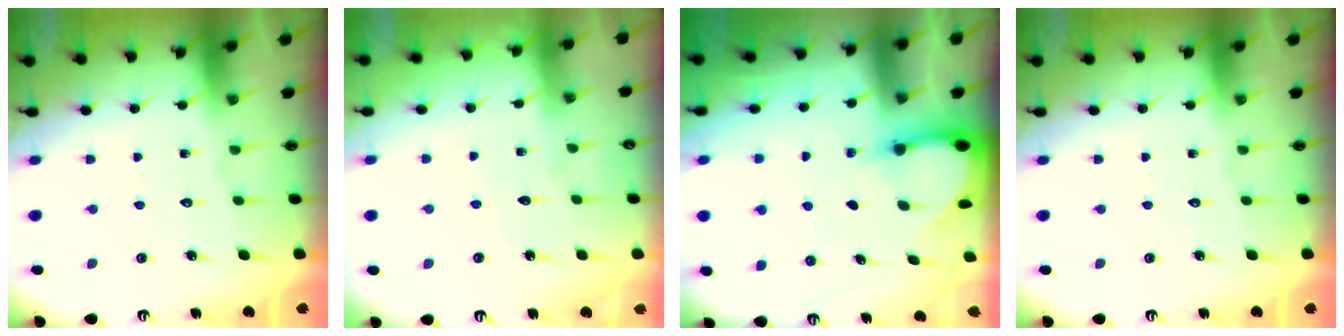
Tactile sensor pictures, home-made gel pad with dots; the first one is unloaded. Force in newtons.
{"total": 2.7, "press": 2.7, "slide": 0.3}
{"total": 3.0, "press": 2.9, "slide": 0.2}
{"total": 0.0}